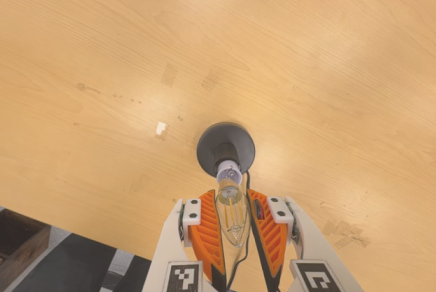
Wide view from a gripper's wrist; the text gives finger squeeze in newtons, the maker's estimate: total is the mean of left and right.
{"total": 12.9, "left": 13.8, "right": 12.0}